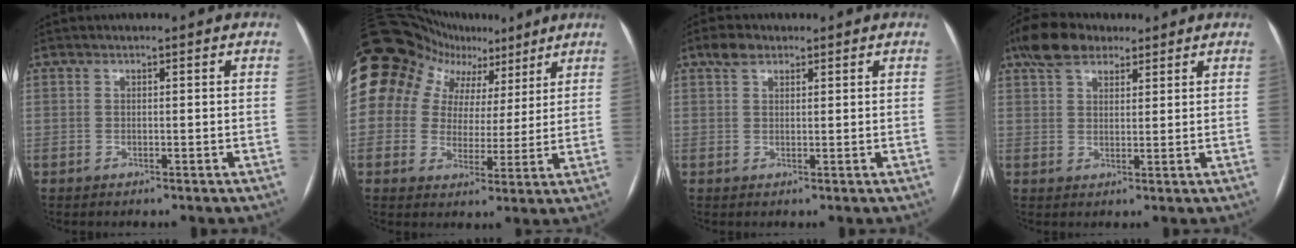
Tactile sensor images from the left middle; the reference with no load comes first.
{"total": 18.9, "force": [10.8, 14.3, 6.0], "torque": [-0.148, 0.078, 0.168]}
{"total": 2.6, "force": [1.7, 1.4, 1.3], "torque": [-0.028, 0.013, 0.033]}
{"total": 6.9, "force": [4.9, 3.5, 3.3], "torque": [-0.067, 0.029, 0.091]}